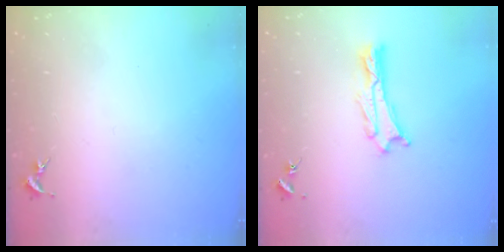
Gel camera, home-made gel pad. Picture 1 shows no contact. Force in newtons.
{"total": 1.1, "press": 1.1, "slide": 0.2}